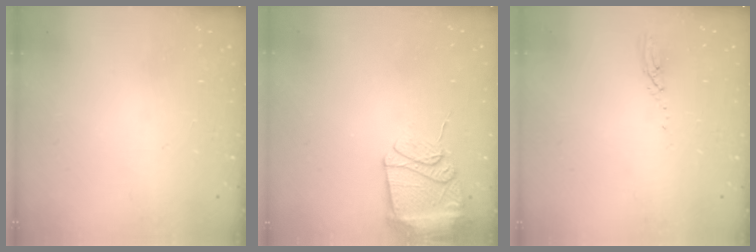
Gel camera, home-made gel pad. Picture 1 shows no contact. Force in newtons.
{"total": 12.8, "press": 12.8, "slide": 1.1}
{"total": 3.0, "press": 3.0, "slide": 0.2}